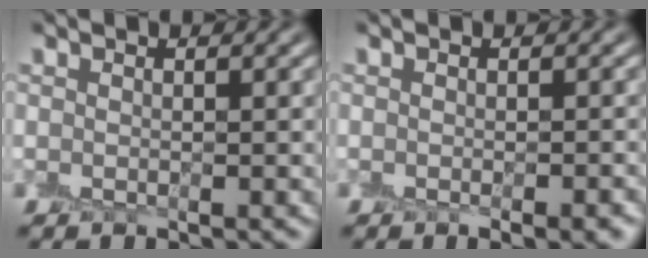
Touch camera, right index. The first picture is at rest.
{"total": 2.5, "force": [-1.5, 0.6, 1.9], "torque": [-0.021, -0.006, -0.013]}